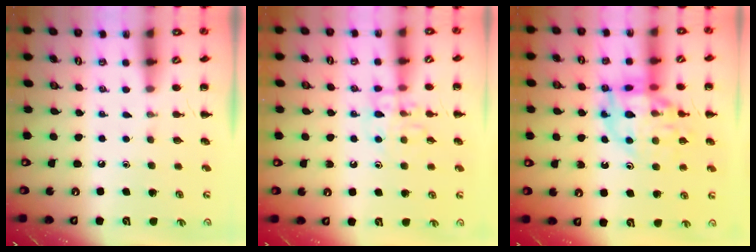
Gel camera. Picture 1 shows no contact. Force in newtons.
{"total": 9.8, "press": 9.8, "slide": 0.6}
{"total": 14.4, "press": 14.2, "slide": 2.6}